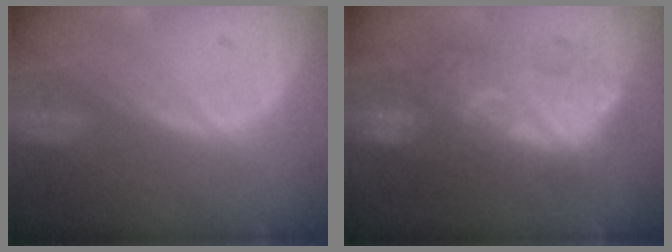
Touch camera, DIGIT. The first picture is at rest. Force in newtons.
{"total": 9.8, "press": 9.8, "slide": 0.8}